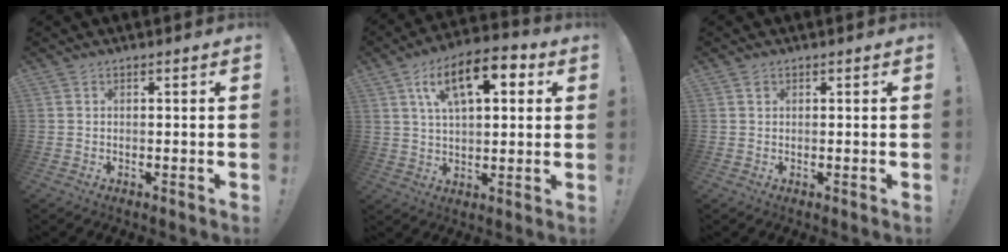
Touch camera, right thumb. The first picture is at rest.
{"total": 15.7, "force": [6.3, 7.4, 12.4], "torque": [-0.189, -0.008, 0.102]}
{"total": 0.5, "force": [0.2, 0.4, 0.2], "torque": [-0.002, 0.001, 0.004]}